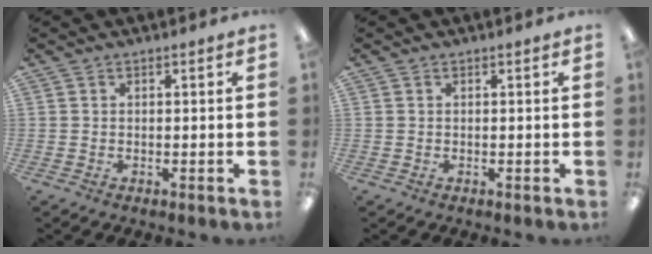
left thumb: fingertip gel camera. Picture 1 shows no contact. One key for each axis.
{"total": 0.0}